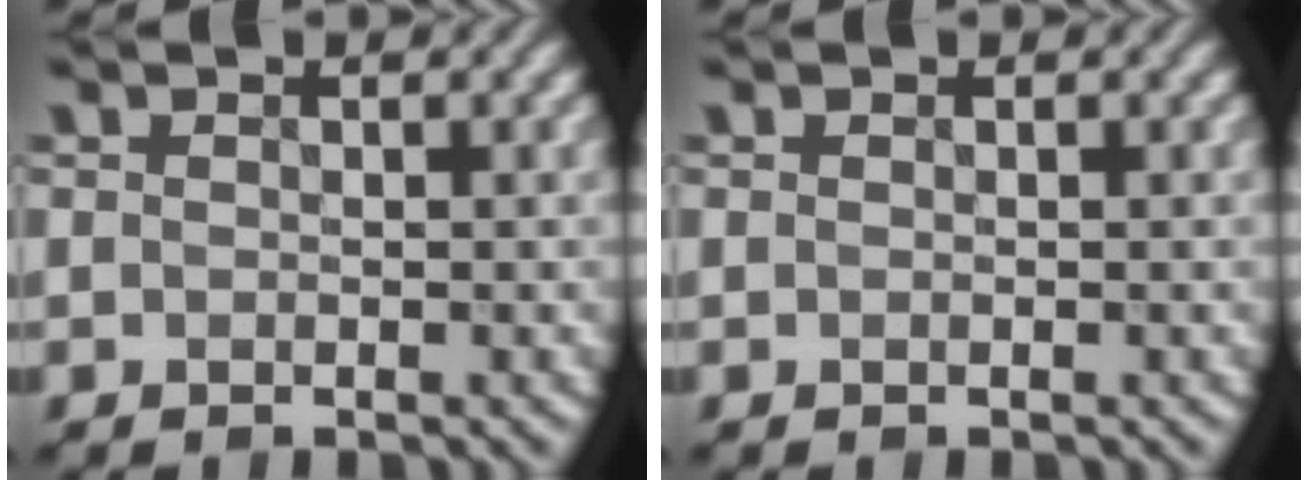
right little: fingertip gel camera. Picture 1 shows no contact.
{"total": 0.0}